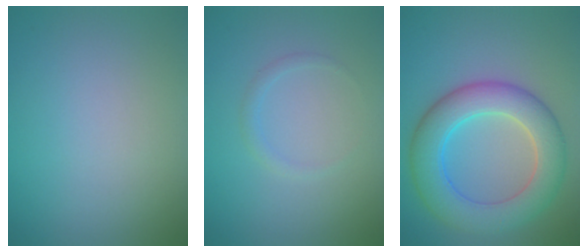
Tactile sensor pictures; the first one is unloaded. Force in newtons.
{"total": 0.9, "press": 0.9, "slide": 0.0}
{"total": 7.6, "press": 7.6, "slide": 0.1}